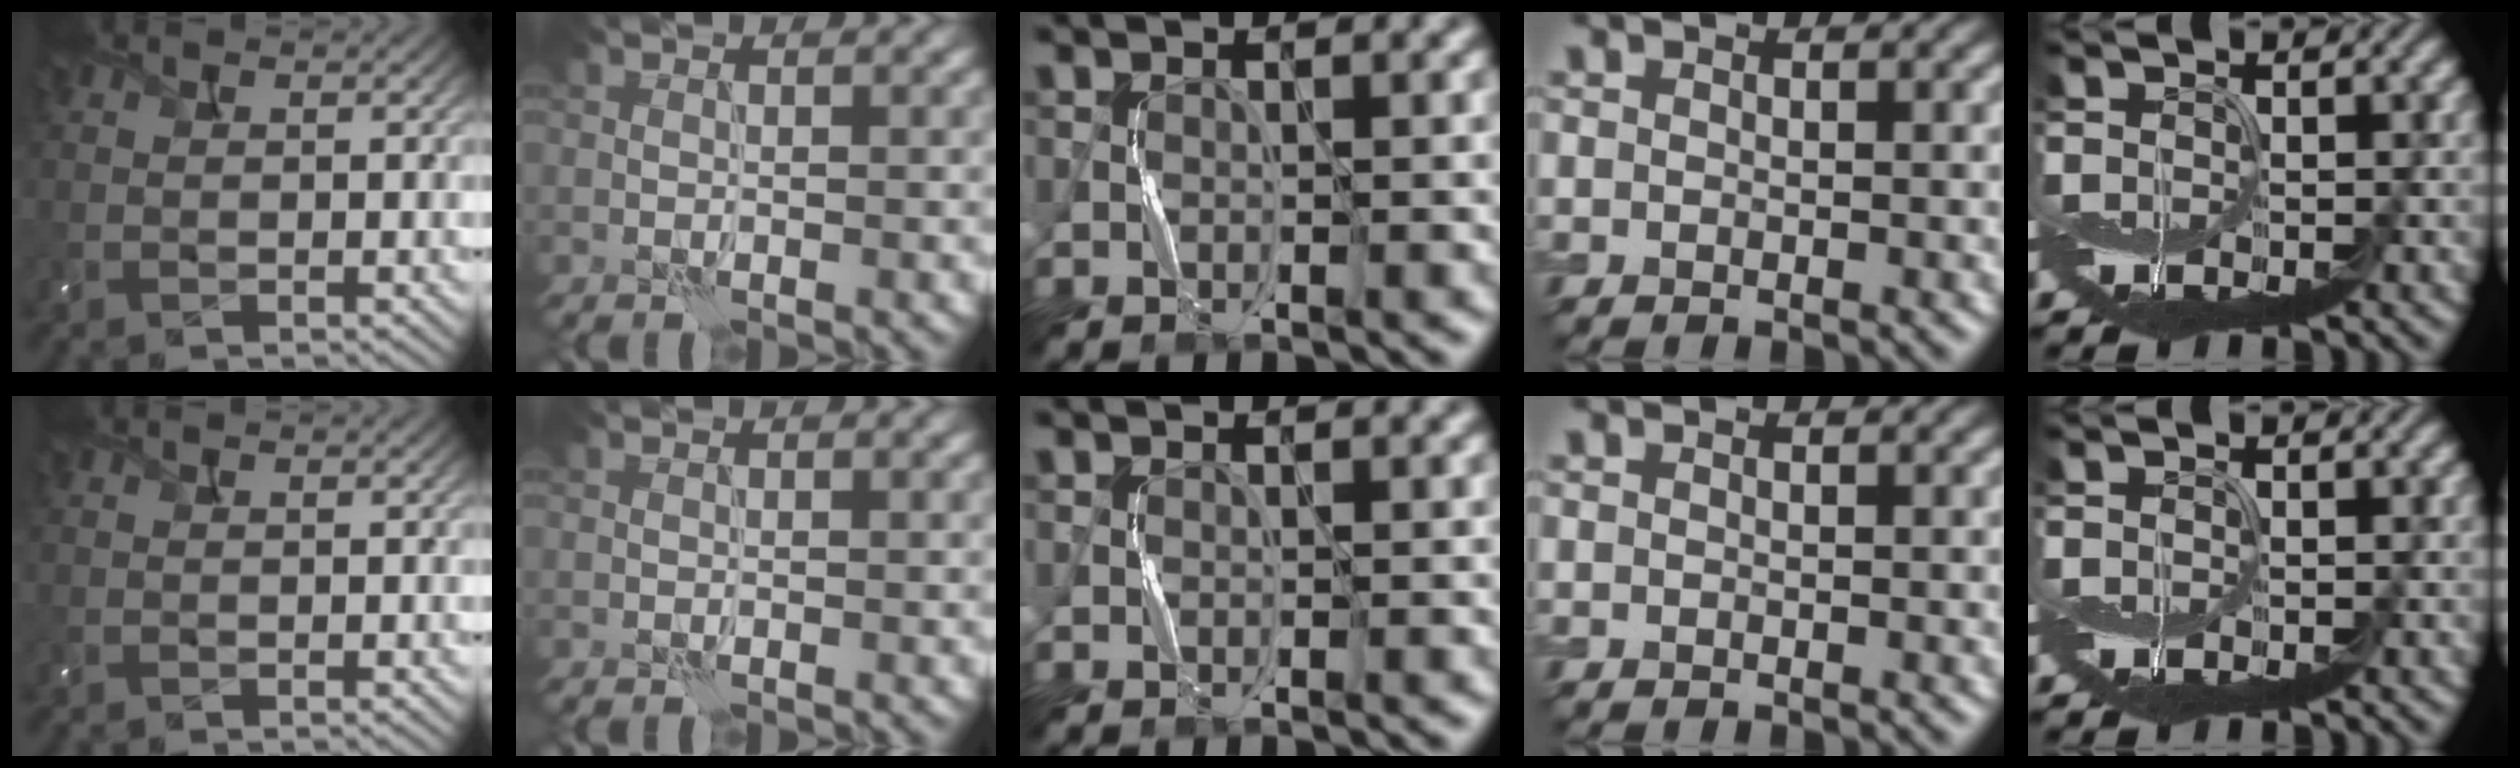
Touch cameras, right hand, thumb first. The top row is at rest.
{}